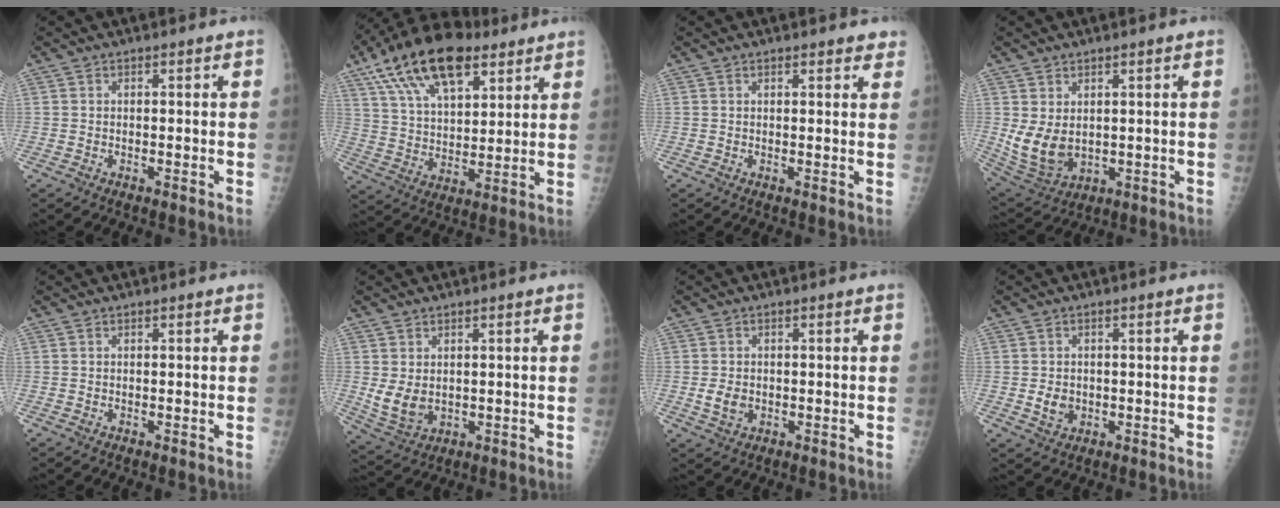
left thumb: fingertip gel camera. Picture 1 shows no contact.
{"total": 20.3, "force": [11.4, 9.8, 13.7], "torque": [-0.226, -0.016, 0.203]}
{"total": 2.6, "force": [2.2, 0.9, 1.1], "torque": [0.012, -0.004, 0.020]}
{"total": 7.9, "force": [1.1, 5.4, 5.6], "torque": [-0.099, -0.017, 0.045]}
{"total": 0.0}
{"total": 5.4, "force": [0.7, 3.9, 3.7], "torque": [-0.061, -0.015, 0.031]}
{"total": 3.2, "force": [-0.4, 2.5, 2.0], "torque": [-0.031, -0.001, -0.001]}
{"total": 3.2, "force": [-0.3, 2.7, 1.8], "torque": [-0.019, 0.000, 0.003]}